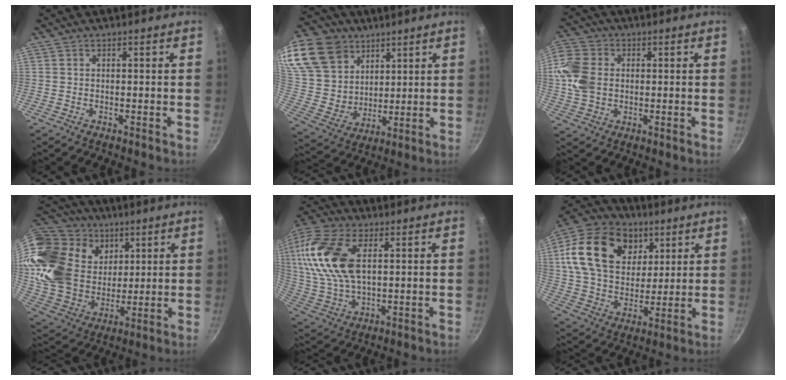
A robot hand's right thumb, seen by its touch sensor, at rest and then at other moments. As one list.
[{"total": 25.3, "force": [13.7, 18.0, 11.1], "torque": [-0.247, -0.018, 0.272]}, {"total": 10.5, "force": [0.7, 8.1, 6.6], "torque": [-0.122, 0.007, 0.002]}, {"total": 26.5, "force": [11.1, 19.9, 13.5], "torque": [-0.245, -0.014, 0.218]}, {"total": 19.6, "force": [5.1, 11.0, 15.4], "torque": [-0.316, -0.003, 0.097]}, {"total": 22.2, "force": [7.8, 16.0, 13.4], "torque": [-0.225, -0.008, 0.132]}]